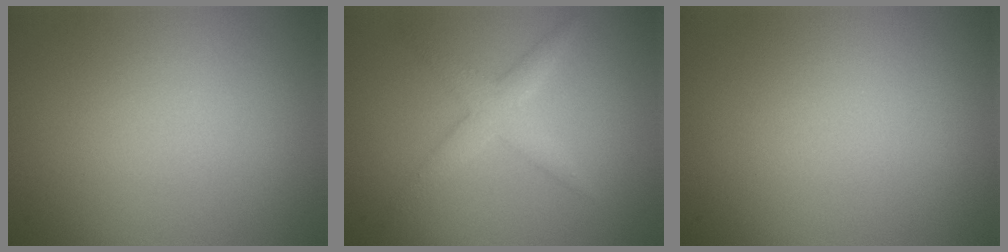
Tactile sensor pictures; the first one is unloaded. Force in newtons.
{"total": 2.7, "press": 2.7, "slide": 0.1}
{"total": 0.0}